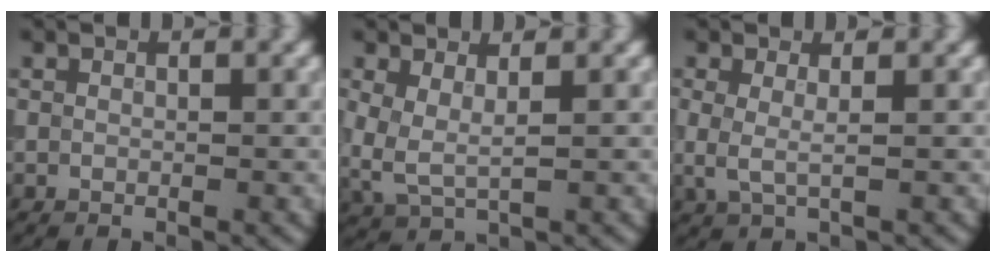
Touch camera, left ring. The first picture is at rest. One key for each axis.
{"total": 2.8, "fx": 0.6, "fy": 1.3, "fz": 2.4, "tx": -0.065, "ty": -0.005, "tz": 0.010}
{"total": 1.6, "fx": 0.2, "fy": 0.4, "fz": 1.5, "tx": -0.032, "ty": -0.007, "tz": 0.004}